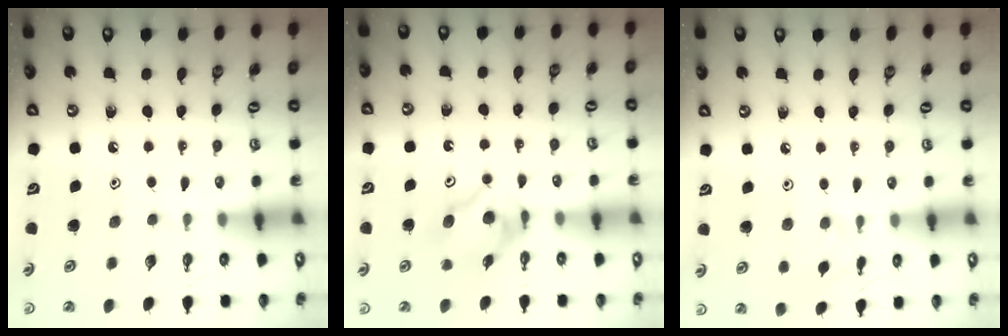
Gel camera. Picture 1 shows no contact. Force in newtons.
{"total": 7.7, "press": 7.7, "slide": 0.6}
{"total": 3.9, "press": 3.9, "slide": 0.6}